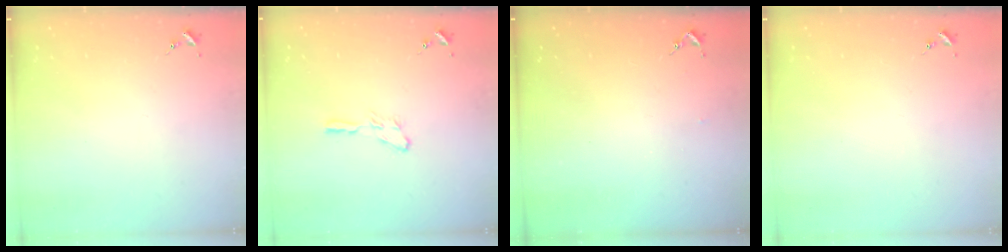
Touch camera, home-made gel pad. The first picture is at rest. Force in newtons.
{"total": 4.3, "press": 4.3, "slide": 0.5}
{"total": 2.6, "press": 2.5, "slide": 0.3}
{"total": 0.0}